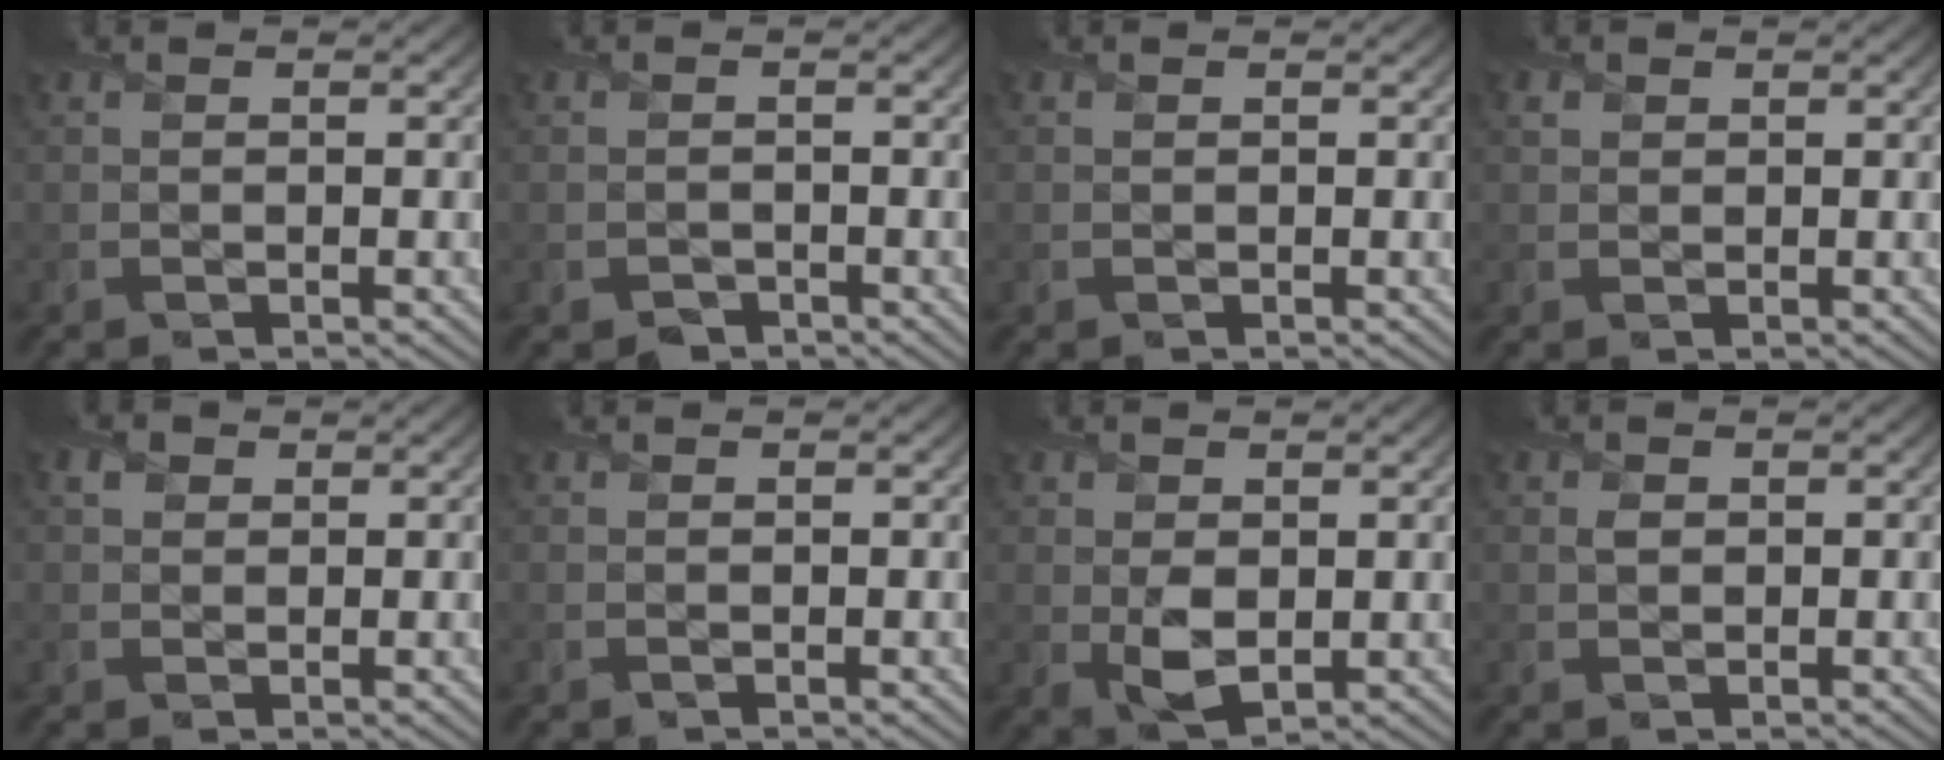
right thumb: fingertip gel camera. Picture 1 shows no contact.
{"total": 1.4, "force": [-1.0, 0.9, 0.2], "torque": [-0.002, -0.002, -0.022]}
{"total": 0.0}
{"total": 1.1, "force": [0.5, 0.9, 0.3], "torque": [-0.006, -0.002, 0.008]}
{"total": 1.6, "force": [0.6, 1.4, 0.6], "torque": [-0.012, 0.001, 0.008]}
{"total": 0.0}
{"total": 3.9, "force": [0.2, 2.8, 2.7], "torque": [-0.060, -0.011, 0.008]}
{"total": 0.9, "force": [0.3, 0.7, 0.3], "torque": [-0.009, -0.003, 0.003]}